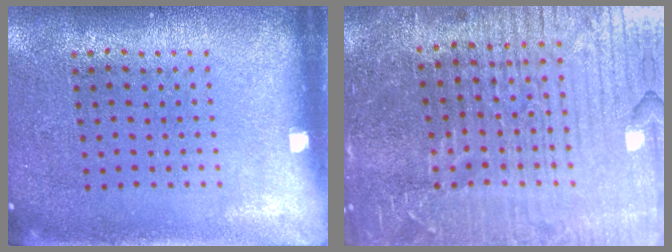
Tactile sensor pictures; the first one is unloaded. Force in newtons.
{"total": 6.3, "press": 5.6, "slide": 2.9}